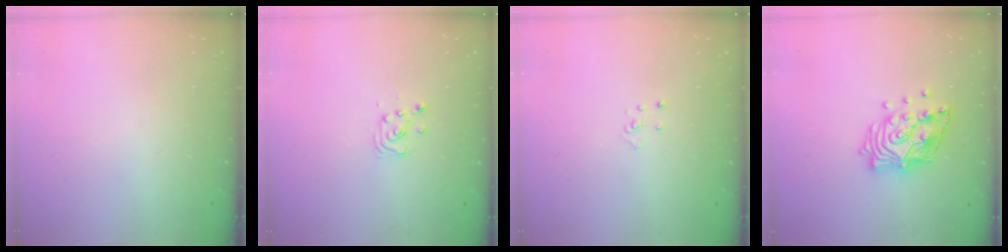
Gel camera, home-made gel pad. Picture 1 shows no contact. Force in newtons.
{"total": 3.0, "press": 3.0, "slide": 0.4}
{"total": 2.8, "press": 2.8, "slide": 0.2}
{"total": 15.2, "press": 15.0, "slide": 1.8}